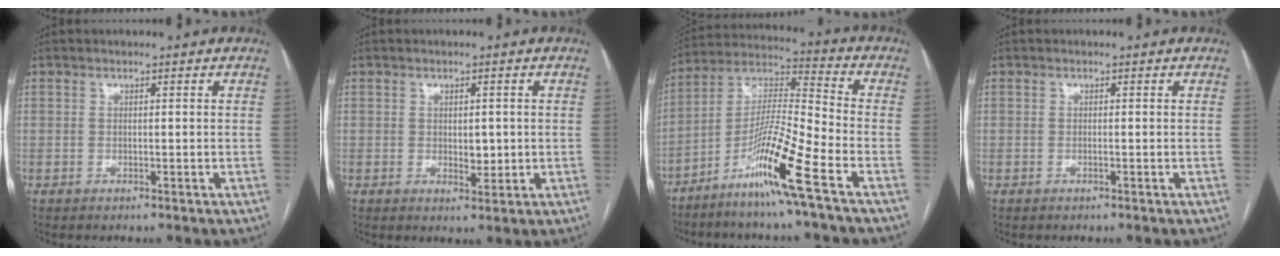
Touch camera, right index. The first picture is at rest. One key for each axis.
{"total": 2.8, "fx": -0.1, "fy": 1.5, "fz": 2.4, "tx": -0.034, "ty": -0.003, "tz": 0.005}
{"total": 13.4, "fx": -7.6, "fy": -1.5, "fz": 10.9, "tx": -0.211, "ty": -0.019, "tz": -0.149}
{"total": 0.0}